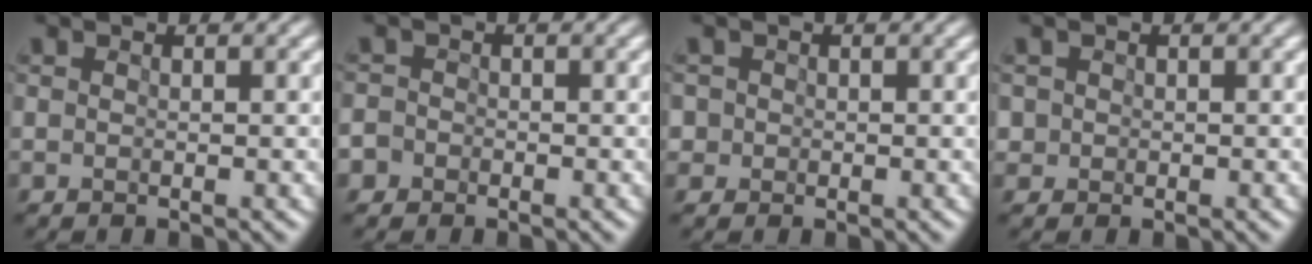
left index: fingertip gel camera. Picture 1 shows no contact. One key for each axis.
{"total": 3.6, "fx": -2.4, "fy": 2.6, "fz": 0.4, "tx": -0.014, "ty": -0.001, "tz": -0.053}
{"total": 3.2, "fx": -0.1, "fy": 3.1, "fz": 0.7, "tx": -0.021, "ty": 0.028, "tz": -0.016}
{"total": 2.5, "fx": 0.1, "fy": 2.4, "fz": 0.6, "tx": -0.014, "ty": 0.027, "tz": -0.004}